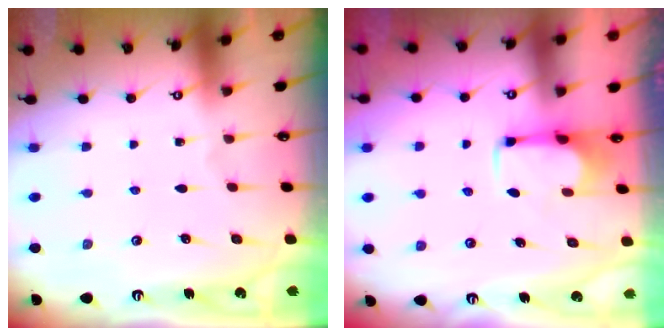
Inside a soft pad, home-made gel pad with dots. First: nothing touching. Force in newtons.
{"total": 2.6, "press": 2.5, "slide": 0.9}